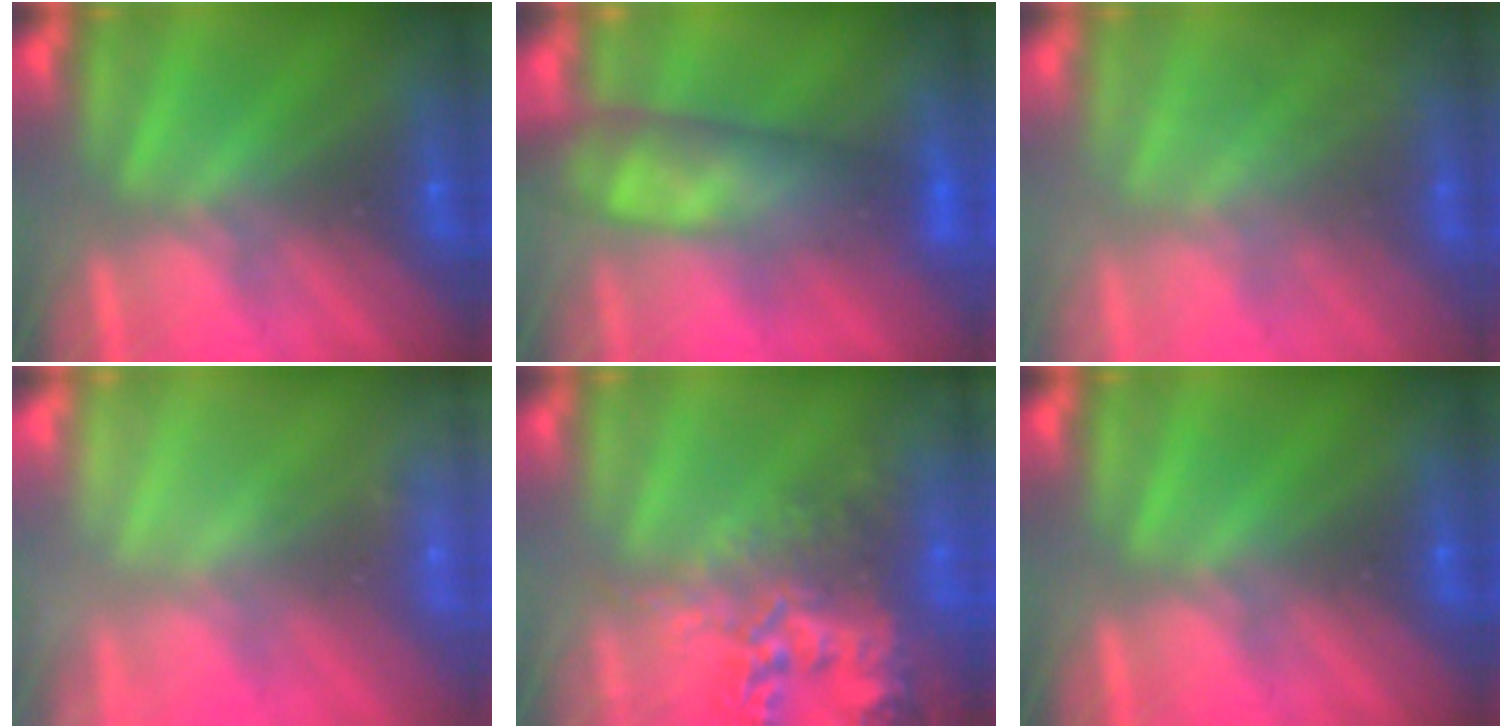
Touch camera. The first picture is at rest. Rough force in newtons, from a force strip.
{"total": 7.3}
{"total": 2.3}
{"total": 2.3}
{"total": 7.7}
{"total": 0.0}